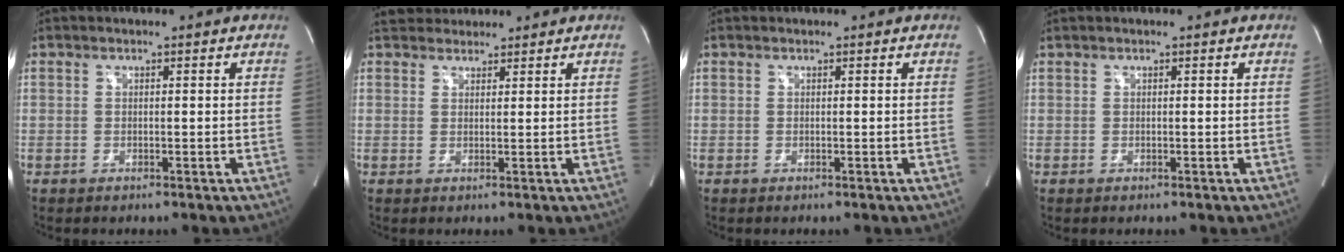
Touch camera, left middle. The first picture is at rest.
{"total": 4.2, "force": [3.9, 1.5, 0.6], "torque": [-0.007, 0.029, 0.067]}
{"total": 0.0}
{"total": 0.0}